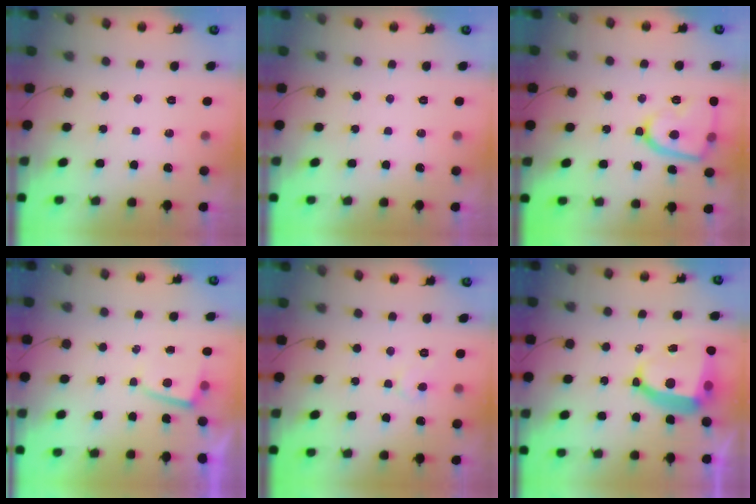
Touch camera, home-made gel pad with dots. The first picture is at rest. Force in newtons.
{"total": 0.0}
{"total": 13.1, "press": 13.0, "slide": 0.8}
{"total": 2.2, "press": 2.2, "slide": 0.4}
{"total": 4.4, "press": 4.3, "slide": 0.6}
{"total": 10.2, "press": 10.1, "slide": 1.0}